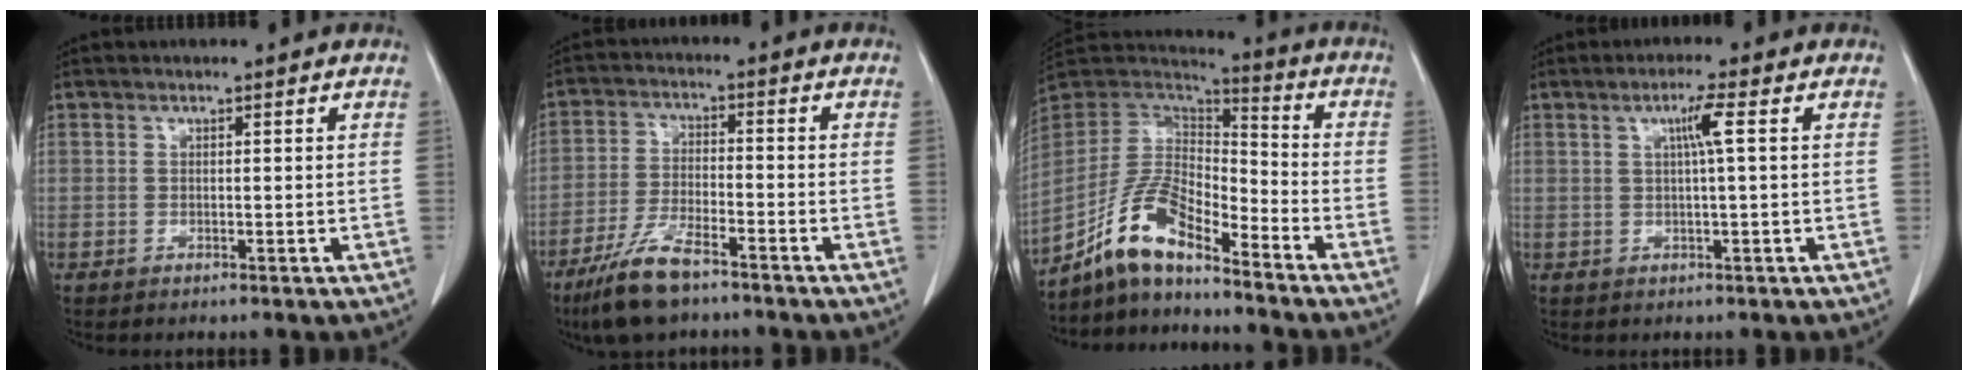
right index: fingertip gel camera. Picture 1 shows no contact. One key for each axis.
{"total": 9.0, "fx": -6.4, "fy": 1.9, "fz": 6.0, "tx": -0.128, "ty": -0.020, "tz": -0.120}
{"total": 11.3, "fx": -8.4, "fy": 3.0, "fz": 7.0, "tx": -0.155, "ty": 0.023, "tz": -0.161}
{"total": 3.3, "fx": 0.8, "fy": -0.5, "fz": 3.2, "tx": -0.060, "ty": 0.003, "tz": 0.014}